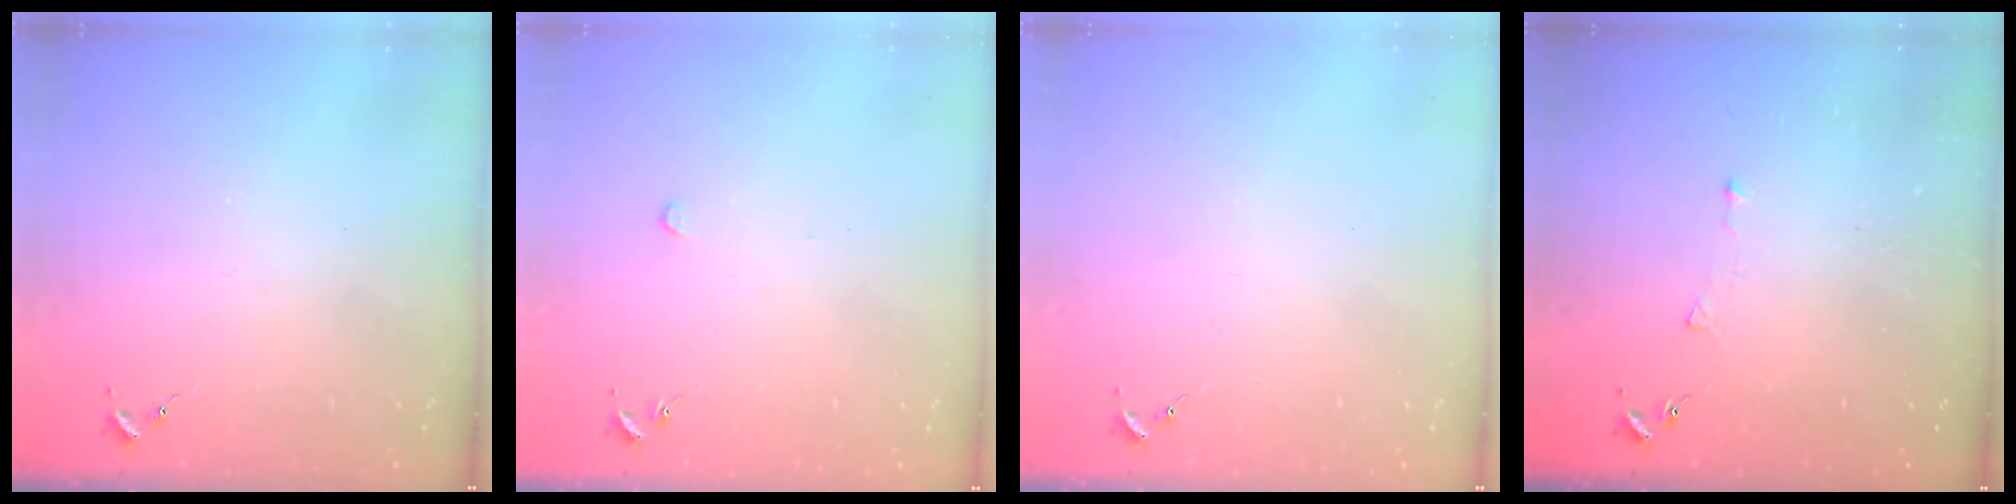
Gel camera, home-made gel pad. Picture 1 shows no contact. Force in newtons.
{"total": 3.0, "press": 2.9, "slide": 0.4}
{"total": 0.0}
{"total": 3.6, "press": 3.6, "slide": 0.3}